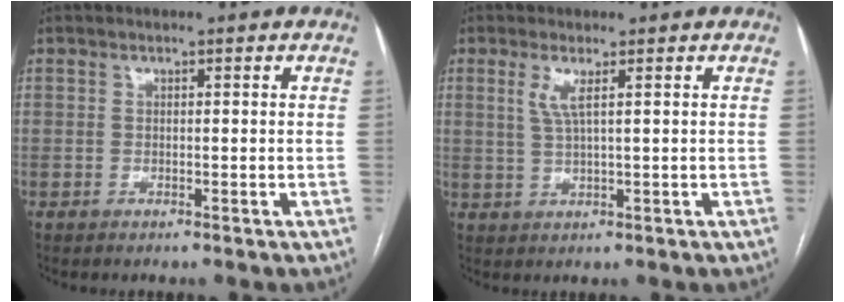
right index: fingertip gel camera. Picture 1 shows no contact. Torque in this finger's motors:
{"motor_torque": [-0.02, 0.09, 0.15, 0.06]}